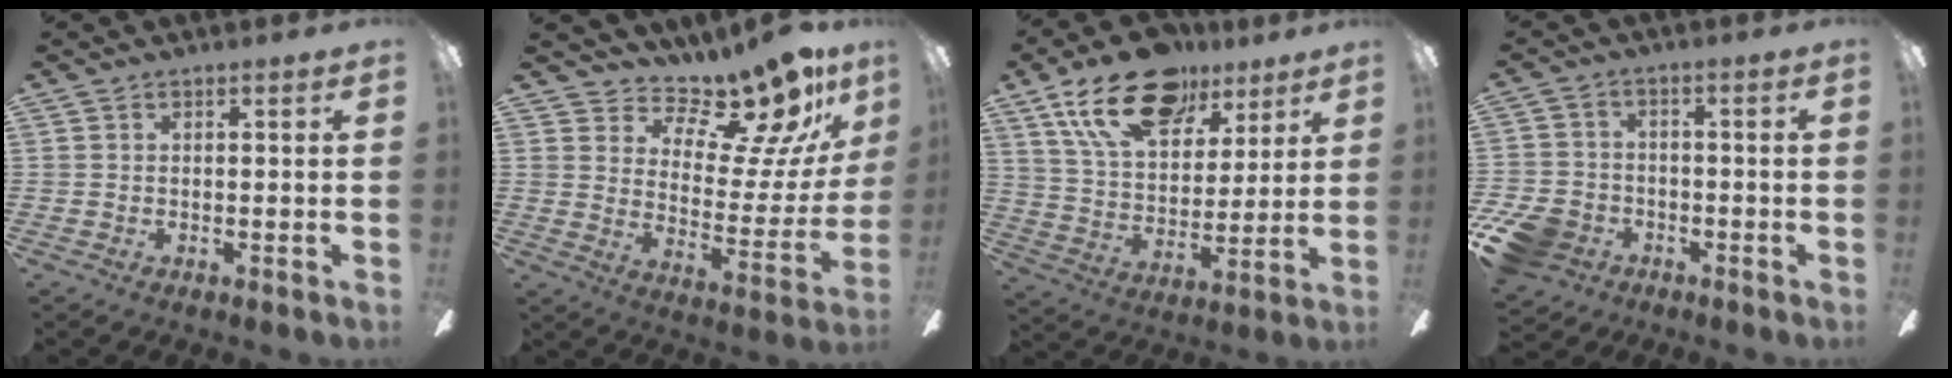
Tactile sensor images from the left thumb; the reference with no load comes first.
{"total": 15.6, "force": [12.8, 6.3, 6.5], "torque": [-0.098, -0.111, 0.216]}
{"total": 20.2, "force": [12.6, 10.9, 11.4], "torque": [-0.196, -0.051, 0.225]}
{"total": 9.9, "force": [-5.4, 7.3, 4.0], "torque": [-0.096, 0.039, -0.097]}